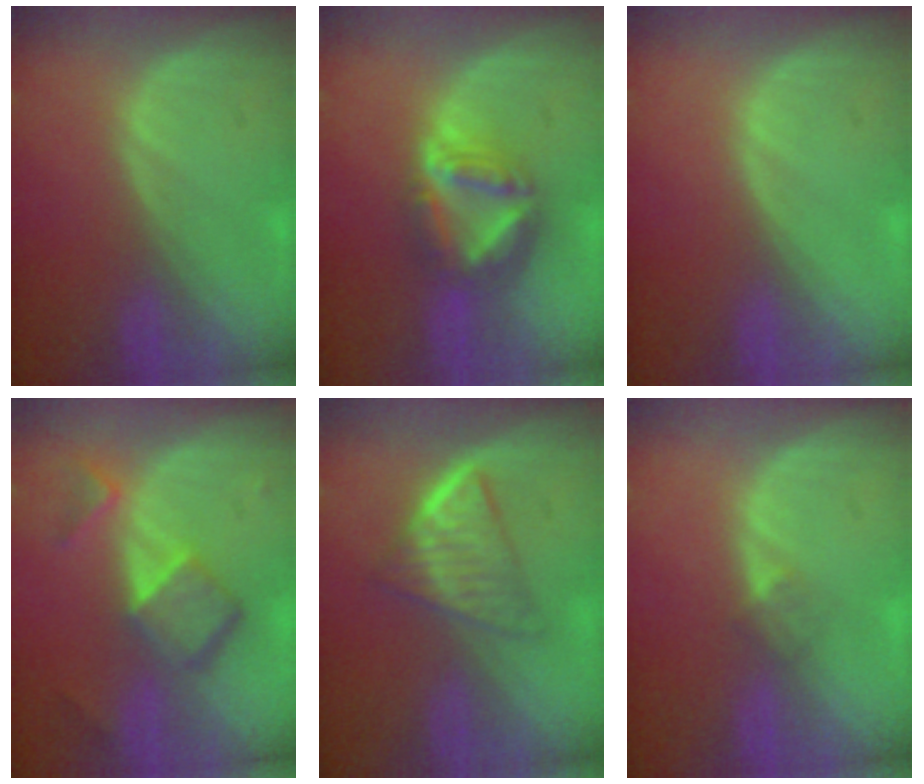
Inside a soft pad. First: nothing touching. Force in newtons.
{"total": 7.9, "press": 6.8, "slide": 4.0}
{"total": 0.0}
{"total": 6.9, "press": 6.0, "slide": 3.5}
{"total": 6.1, "press": 5.4, "slide": 2.9}
{"total": 1.5, "press": 1.2, "slide": 1.0}